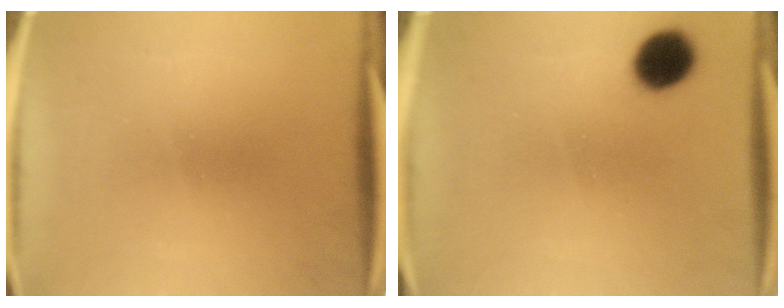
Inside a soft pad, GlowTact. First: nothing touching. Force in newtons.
{"total": 8.1}